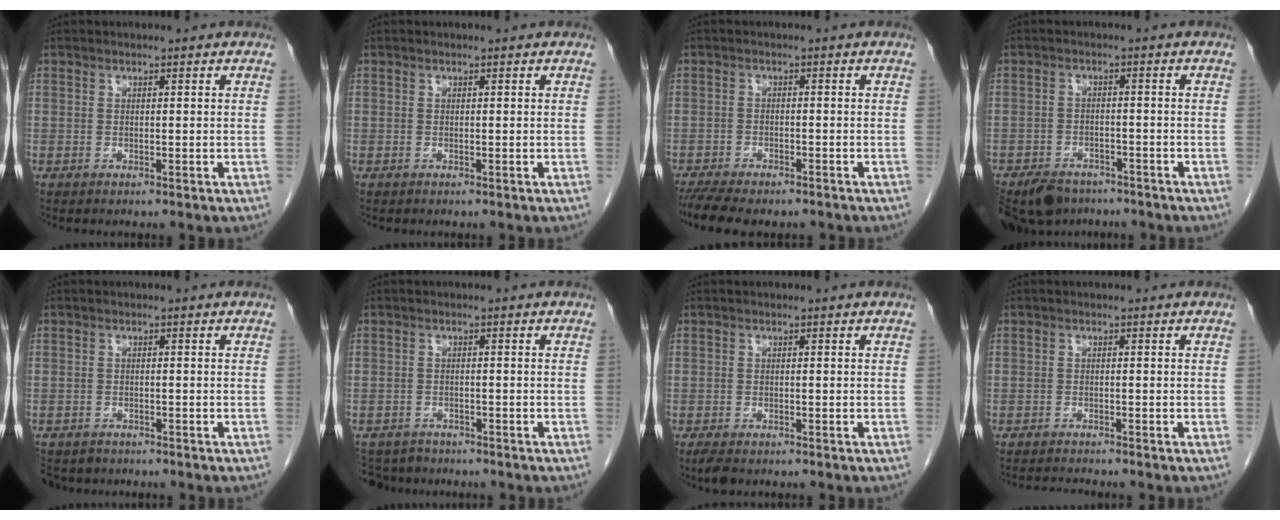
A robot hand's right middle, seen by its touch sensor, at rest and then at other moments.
{"total": 0.0}
{"total": 9.2, "force": [-7.7, 2.5, 4.4], "torque": [-0.072, -0.006, -0.114]}
{"total": 10.2, "force": [-8.2, 5.2, 3.3], "torque": [-0.071, -0.013, -0.117]}
{"total": 5.3, "force": [-4.3, 2.9, 0.9], "torque": [-0.014, -0.003, -0.066]}
{"total": 5.1, "force": [-4.6, 2.2, 0.1], "torque": [0.003, -0.006, -0.074]}
{"total": 2.6, "force": [-2.0, 0.9, 1.5], "torque": [-0.032, -0.007, -0.030]}
{"total": 2.6, "force": [-2.5, -0.4, 0.5], "torque": [-0.012, -0.014, -0.040]}